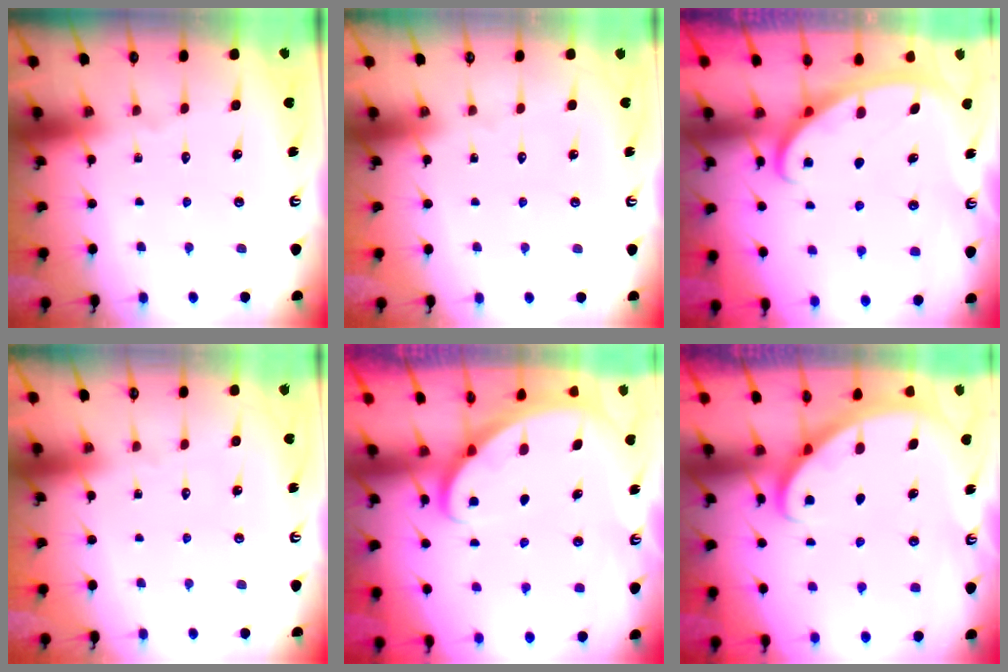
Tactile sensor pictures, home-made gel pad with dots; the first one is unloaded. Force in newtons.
{"total": 0.0}
{"total": 2.6, "press": 2.6, "slide": 0.4}
{"total": 0.0}
{"total": 2.4, "press": 2.4, "slide": 0.2}
{"total": 2.7, "press": 2.7, "slide": 0.2}